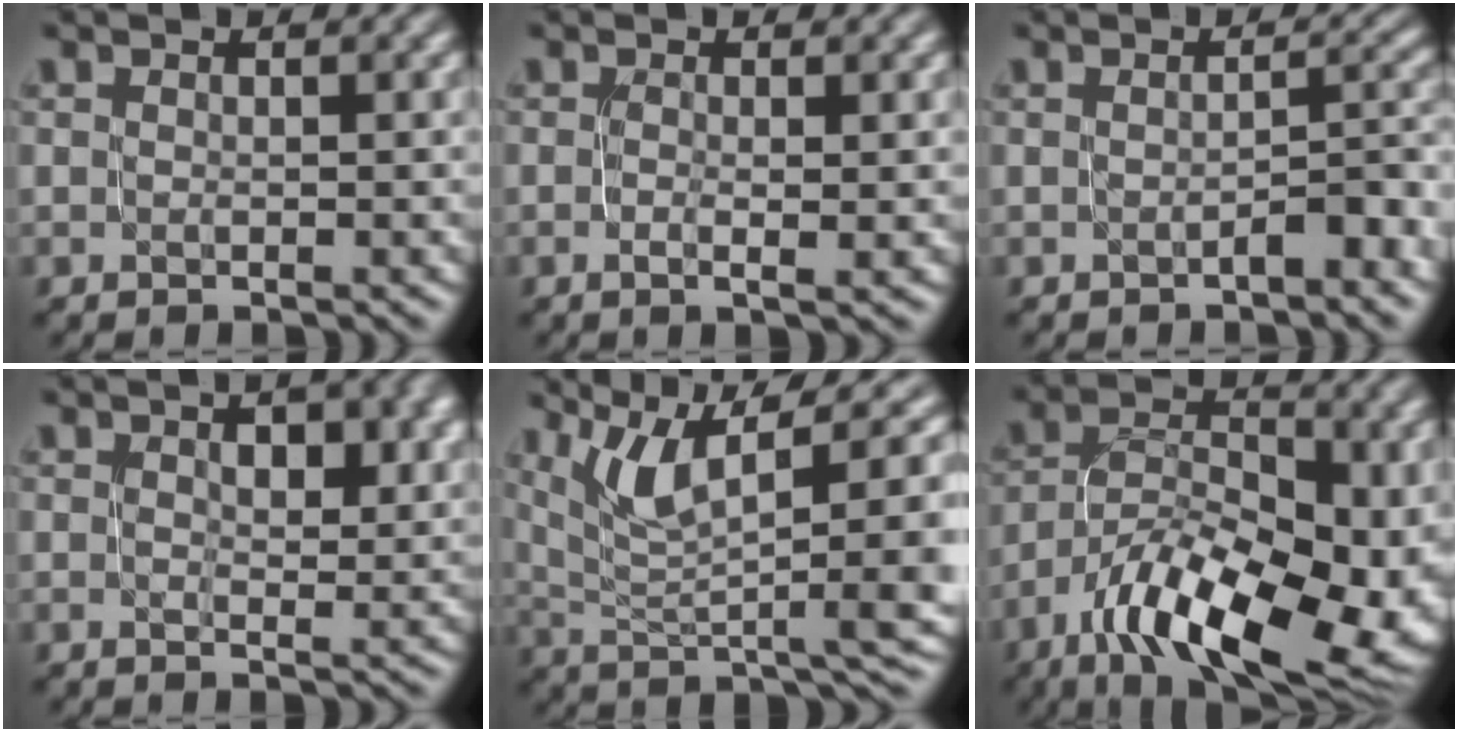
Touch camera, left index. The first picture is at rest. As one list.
[{"total": 1.3, "force": [-0.1, 0.4, 1.3], "torque": [-0.026, -0.002, -0.001]}, {"total": 2.4, "force": [-0.9, 0.5, 2.2], "torque": [-0.029, 0.012, -0.014]}, {"total": 6.3, "force": [1.8, 3.1, 5.2], "torque": [-0.066, 0.009, 0.024]}, {"total": 10.3, "force": [3.5, 2.7, 9.3], "torque": [-0.155, 0.013, 0.073]}, {"total": 15.3, "force": [-7.4, 7.3, 11.2], "torque": [-0.175, -0.002, -0.121]}]